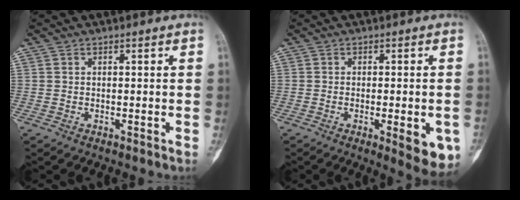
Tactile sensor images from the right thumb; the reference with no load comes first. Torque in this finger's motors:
{"motor_torque": [0.00, 0.24, 0.13, -0.02, -0.05]}